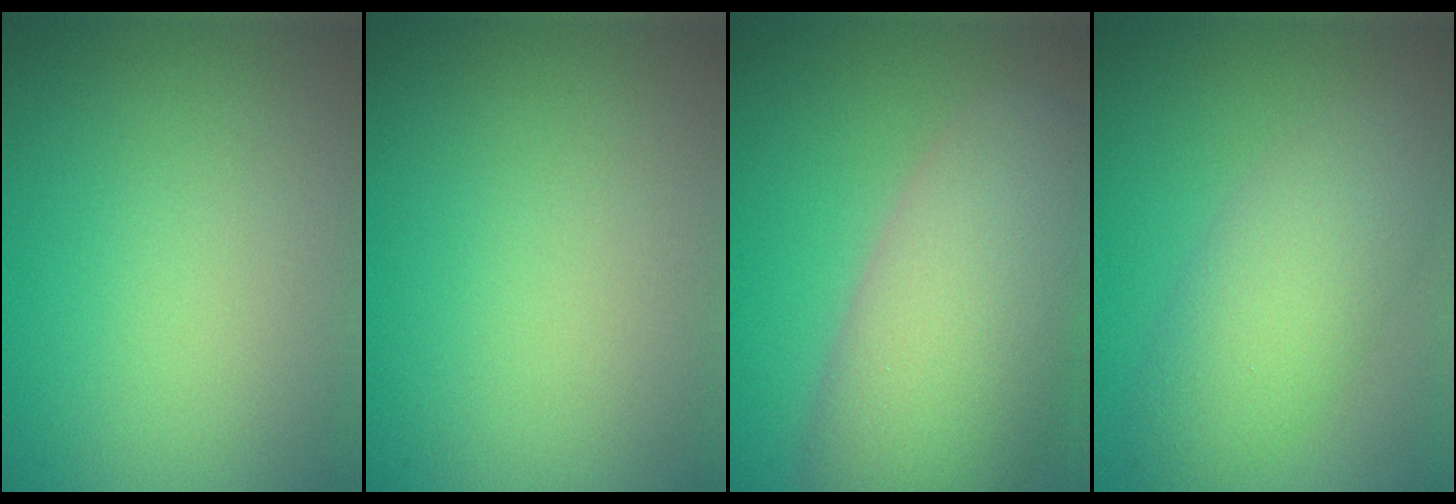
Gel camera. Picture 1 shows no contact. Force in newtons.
{"total": 0.0}
{"total": 11.6, "press": 11.6, "slide": 0.7}
{"total": 5.3, "press": 5.3, "slide": 0.2}